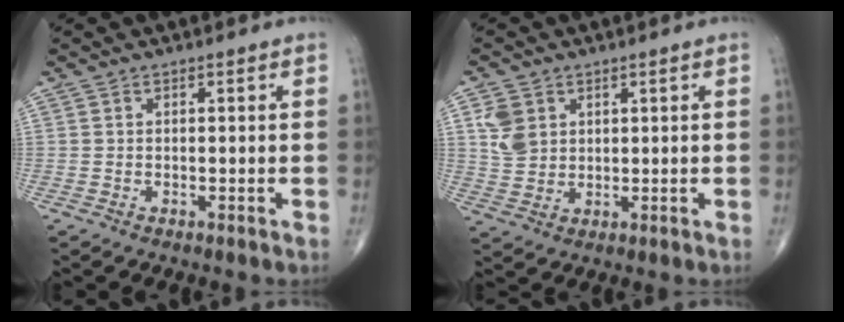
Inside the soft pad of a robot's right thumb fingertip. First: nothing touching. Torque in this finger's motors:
{"motor_torque": [0.05, 0.09, 0.45, 0.33, 0.03]}